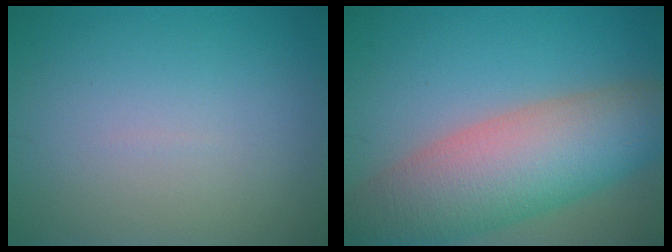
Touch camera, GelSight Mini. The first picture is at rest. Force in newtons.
{"total": 10.5, "press": 10.4, "slide": 0.7}